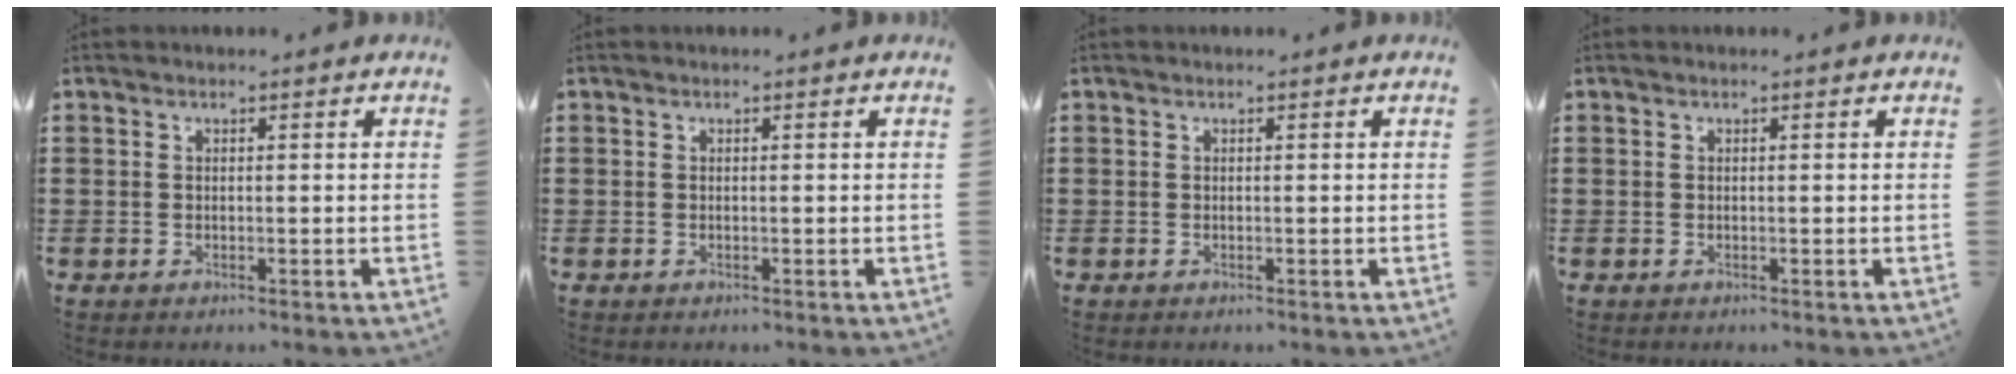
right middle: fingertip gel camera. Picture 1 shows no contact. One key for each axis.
{"total": 0.0}
{"total": 0.0}
{"total": 0.0}